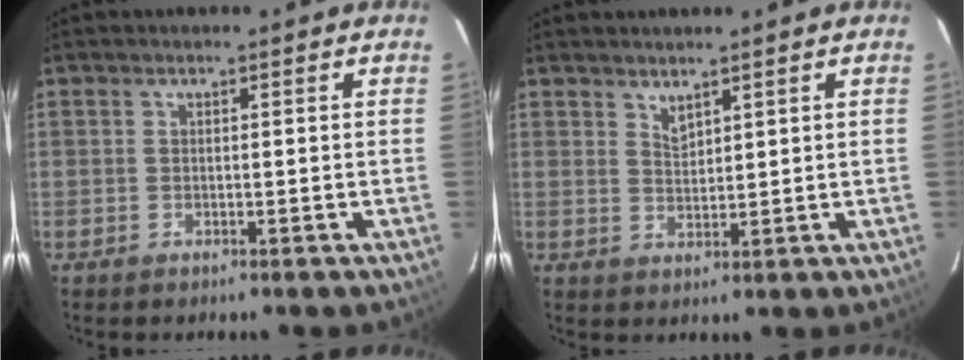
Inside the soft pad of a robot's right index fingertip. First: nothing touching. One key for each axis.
{"total": 2.3, "fx": 2.0, "fy": 0.7, "fz": 0.9, "tx": -0.013, "ty": 0.000, "tz": 0.037}